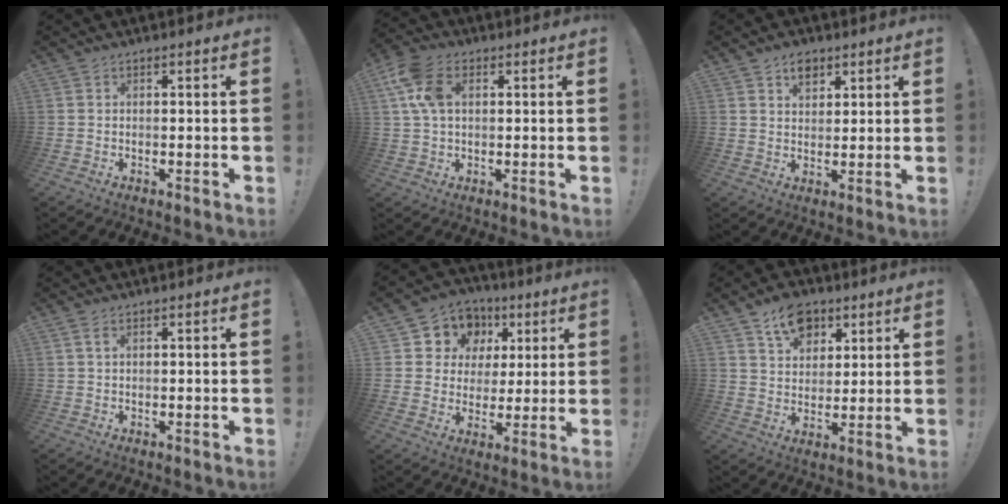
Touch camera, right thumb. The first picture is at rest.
{"total": 10.3, "force": [3.1, 6.4, 7.5], "torque": [-0.157, 0.008, 0.061]}
{"total": 5.2, "force": [3.4, 3.5, 2.0], "torque": [-0.016, -0.015, 0.058]}
{"total": 2.0, "force": [1.0, 0.8, 1.6], "torque": [-0.028, 0.001, 0.017]}
{"total": 10.9, "force": [4.3, 9.5, 3.2], "torque": [-0.047, -0.025, 0.090]}
{"total": 11.2, "force": [6.5, 8.0, 4.5], "torque": [-0.064, -0.032, 0.124]}